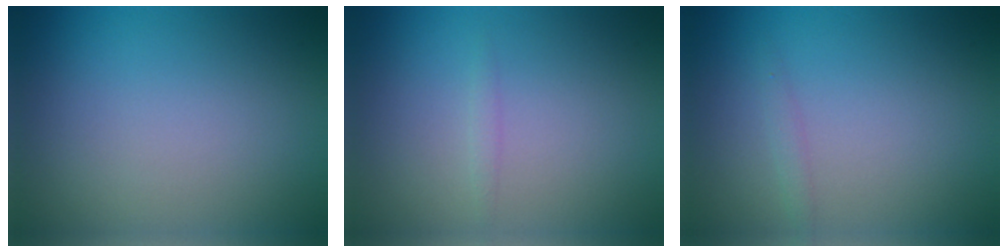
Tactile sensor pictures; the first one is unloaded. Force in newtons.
{"total": 0.7, "press": 0.7, "slide": 0.0}
{"total": 0.8, "press": 0.8, "slide": 0.0}